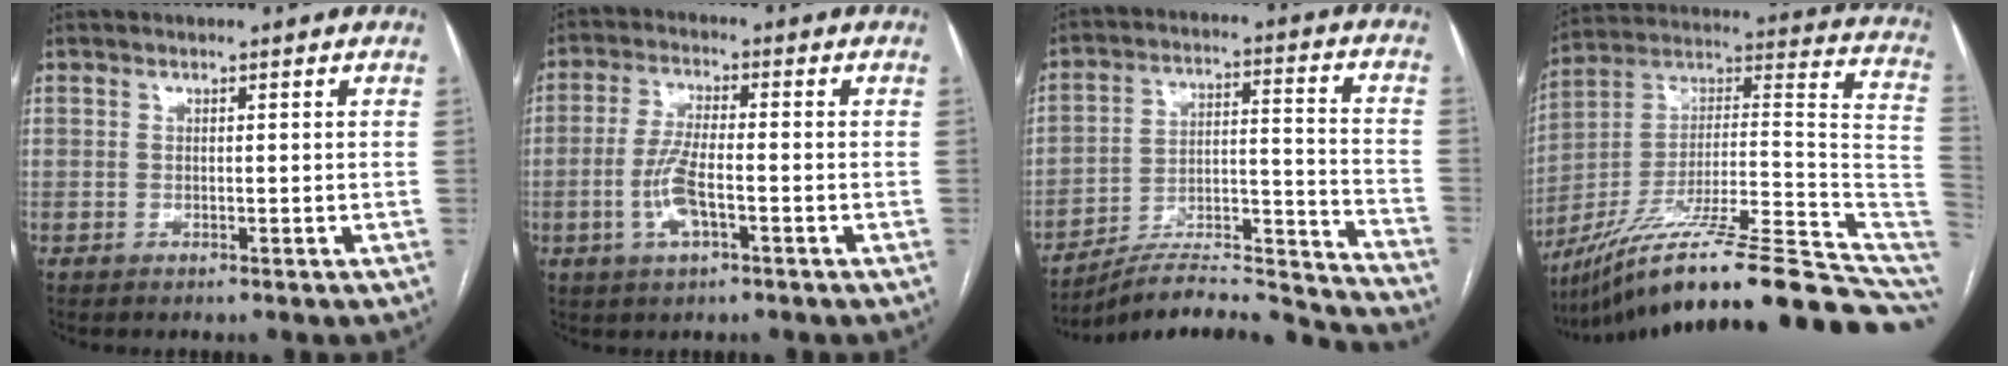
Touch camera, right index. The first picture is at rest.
{"total": 6.6, "force": [-2.1, 1.6, 6.0], "torque": [-0.129, 0.000, -0.039]}
{"total": 17.3, "force": [-16.9, -0.2, 3.9], "torque": [-0.048, 0.018, -0.249]}
{"total": 31.0, "force": [-24.0, 3.0, 19.4], "torque": [-0.204, 0.024, -0.370]}